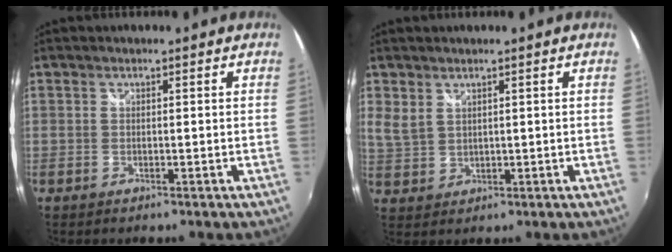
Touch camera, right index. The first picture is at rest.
{"total": 3.1, "force": [2.1, 1.7, 1.6], "torque": [-0.031, 0.002, 0.048]}